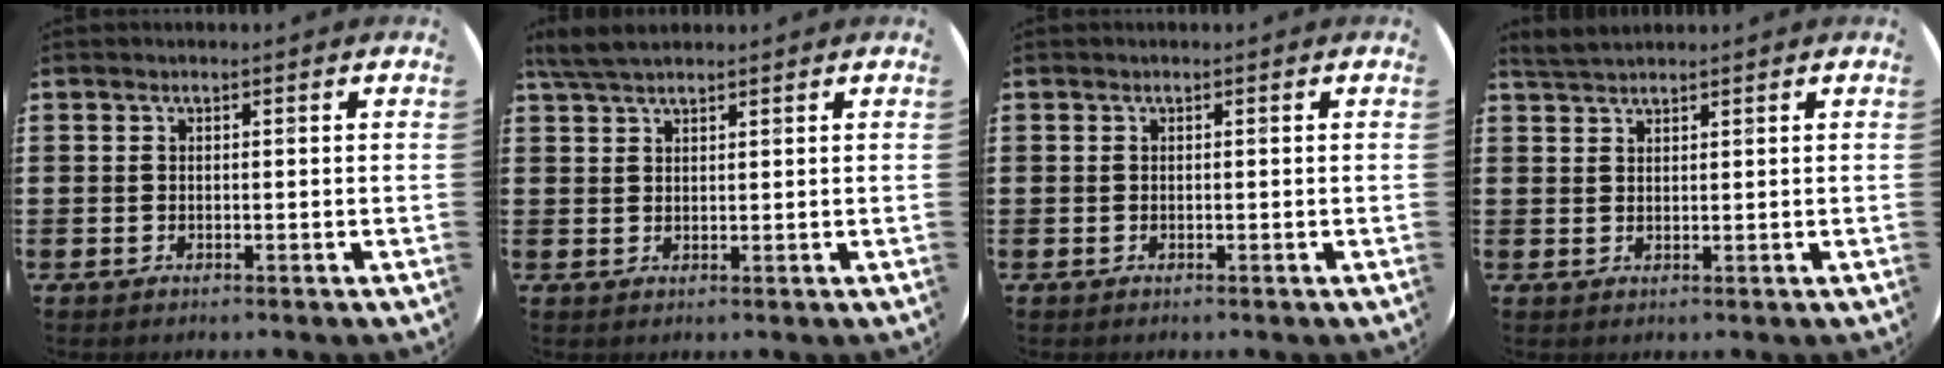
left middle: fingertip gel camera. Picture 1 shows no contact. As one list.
[{"total": 3.8, "force": [3.3, 0.8, 1.7], "torque": [-0.041, 0.003, 0.062]}, {"total": 0.0}, {"total": 2.2, "force": [2.1, 0.3, 0.5], "torque": [-0.013, 0.003, 0.041]}]